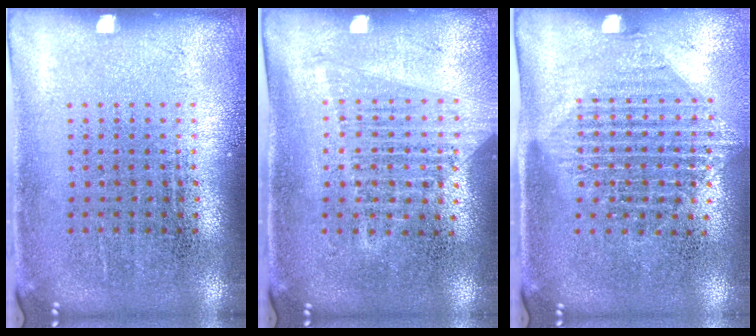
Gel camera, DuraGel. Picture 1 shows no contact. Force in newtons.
{"total": 1.5, "press": 1.4, "slide": 0.5}
{"total": 1.4, "press": 1.2, "slide": 0.8}